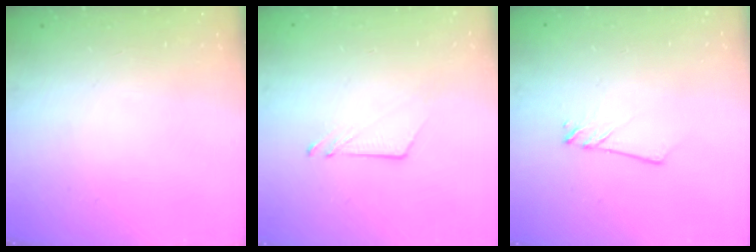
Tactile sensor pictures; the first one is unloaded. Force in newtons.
{"total": 3.6, "press": 3.6, "slide": 0.4}
{"total": 2.6, "press": 2.5, "slide": 0.2}